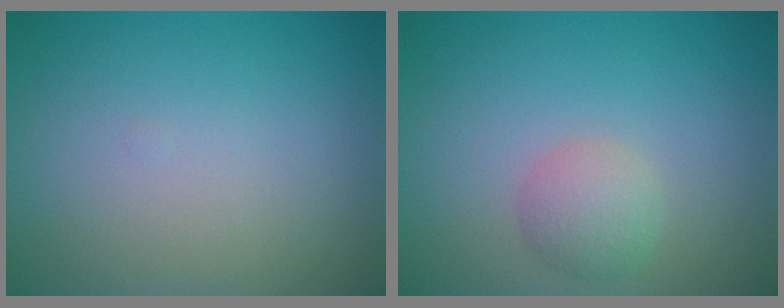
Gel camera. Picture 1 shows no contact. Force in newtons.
{"total": 2.3, "press": 2.3, "slide": 0.2}